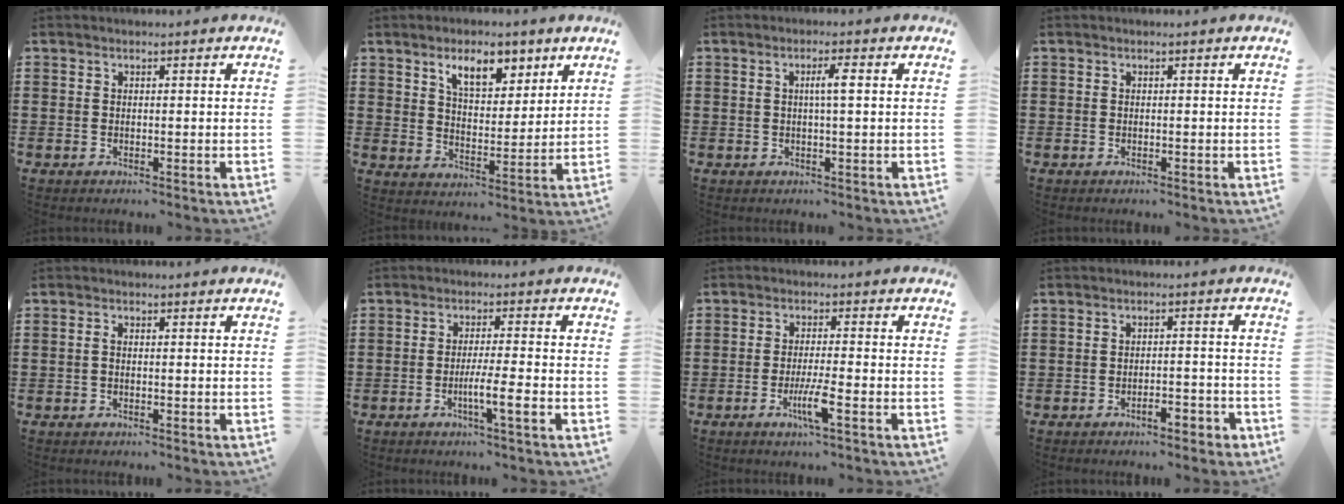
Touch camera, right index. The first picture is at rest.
{"total": 7.4, "force": [4.9, 3.4, 4.4], "torque": [-0.079, -0.002, 0.083]}
{"total": 2.7, "force": [0.3, 0.1, 2.7], "torque": [-0.051, 0.000, 0.002]}
{"total": 0.0}
{"total": 0.9, "force": [-0.2, 0.2, 0.8], "torque": [-0.018, -0.002, -0.004]}
{"total": 5.3, "force": [-2.0, 0.1, 4.9], "torque": [-0.080, -0.008, -0.033]}
{"total": 4.8, "force": [-2.3, 0.1, 4.2], "torque": [-0.084, -0.016, -0.042]}
{"total": 3.1, "force": [-2.4, 1.1, 1.7], "torque": [-0.031, 0.008, -0.047]}